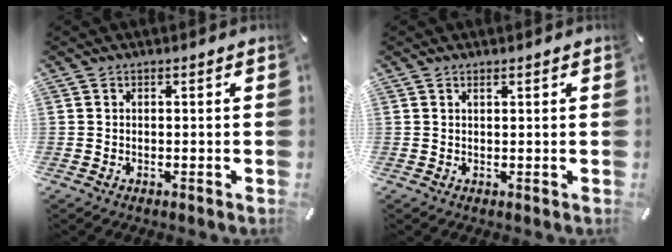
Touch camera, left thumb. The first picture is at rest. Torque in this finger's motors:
{"motor_torque": [0.19, 0.14, 0.05, -0.02, -0.01]}